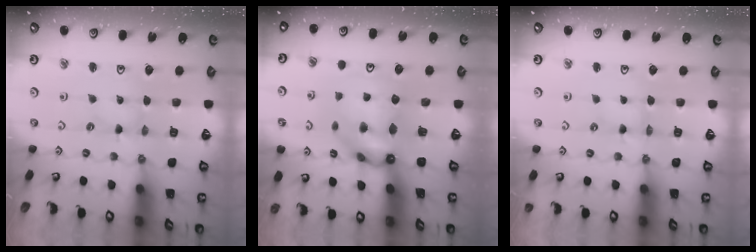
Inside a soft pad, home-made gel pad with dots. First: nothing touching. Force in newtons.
{"total": 10.8, "press": 10.7, "slide": 1.1}
{"total": 0.8, "press": 0.7, "slide": 0.2}